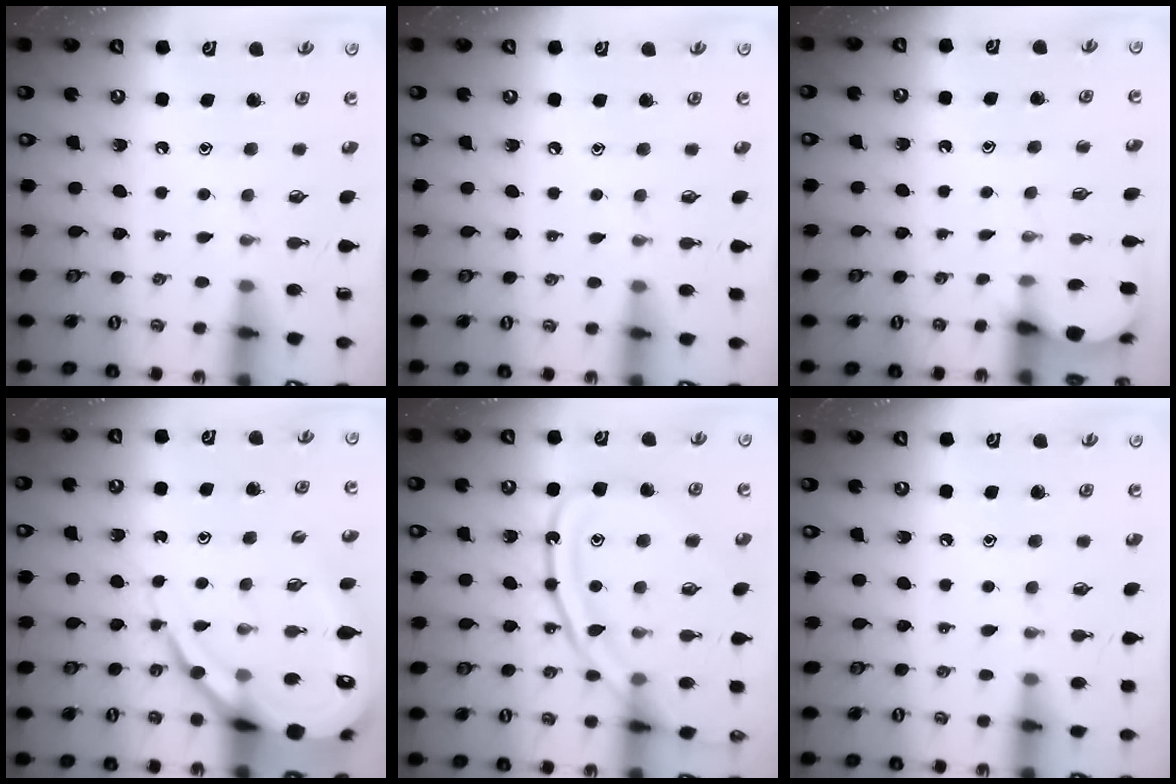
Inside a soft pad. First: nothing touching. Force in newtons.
{"total": 0.0}
{"total": 2.8, "press": 2.8, "slide": 0.3}
{"total": 13.7, "press": 13.6, "slide": 1.5}
{"total": 17.0, "press": 16.9, "slide": 1.5}
{"total": 4.2, "press": 4.1, "slide": 0.6}